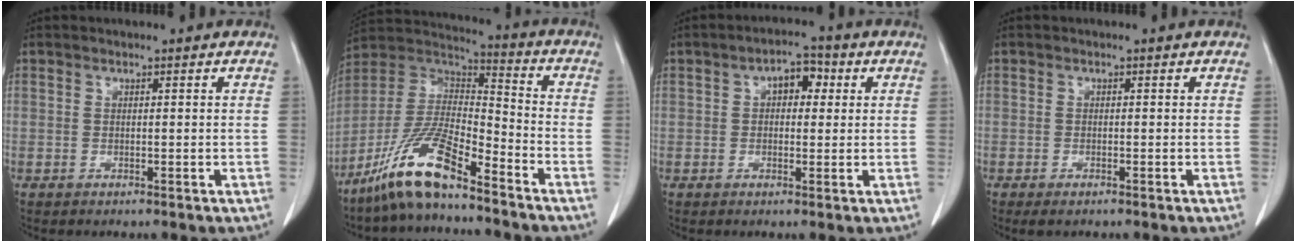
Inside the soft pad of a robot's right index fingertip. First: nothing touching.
{"total": 13.7, "force": [-9.9, 2.2, 9.2], "torque": [-0.189, 0.004, -0.188]}
{"total": 4.7, "force": [1.4, 2.6, 3.7], "torque": [-0.056, 0.020, 0.017]}
{"total": 1.3, "force": [-0.8, 0.5, 0.9], "torque": [-0.015, -0.002, -0.008]}